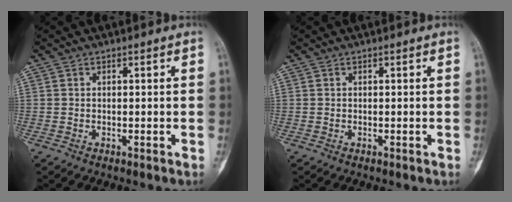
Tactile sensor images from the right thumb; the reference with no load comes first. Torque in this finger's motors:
{"motor_torque": [0.00, 0.00, 0.06, -0.06, 0.00]}